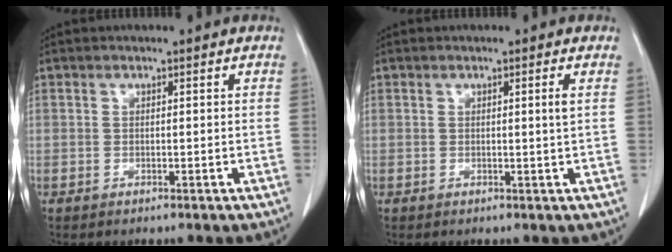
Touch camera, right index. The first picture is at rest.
{"total": 1.1, "force": [0.2, -0.4, 1.0], "torque": [-0.018, -0.002, 0.004]}